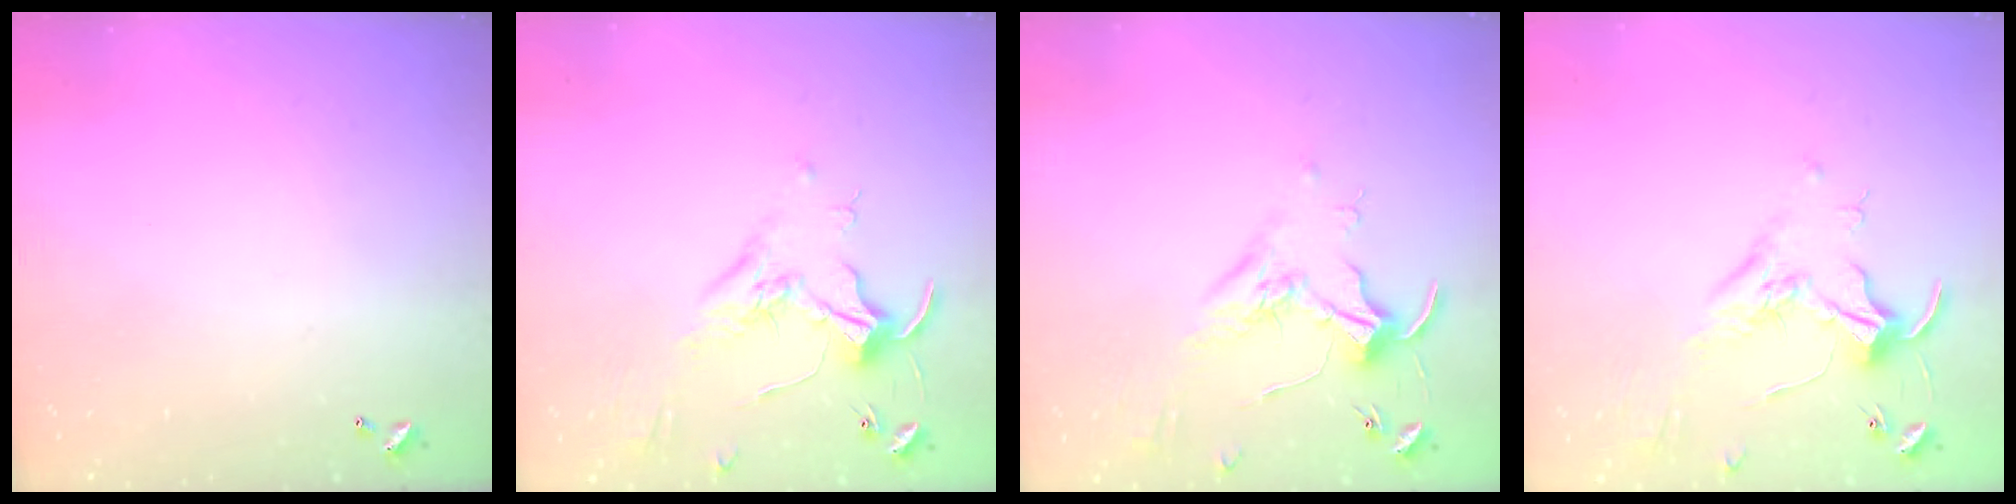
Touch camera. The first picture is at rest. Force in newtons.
{"total": 1.7, "press": 1.6, "slide": 0.5}
{"total": 1.8, "press": 1.8, "slide": 0.4}
{"total": 1.7, "press": 1.6, "slide": 0.5}